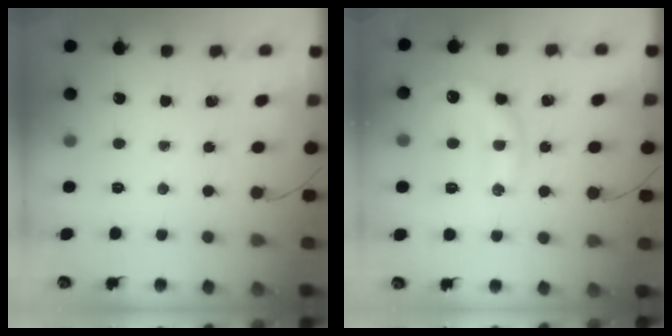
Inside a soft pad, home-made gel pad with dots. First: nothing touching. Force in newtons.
{"total": 11.5, "press": 11.5, "slide": 1.0}